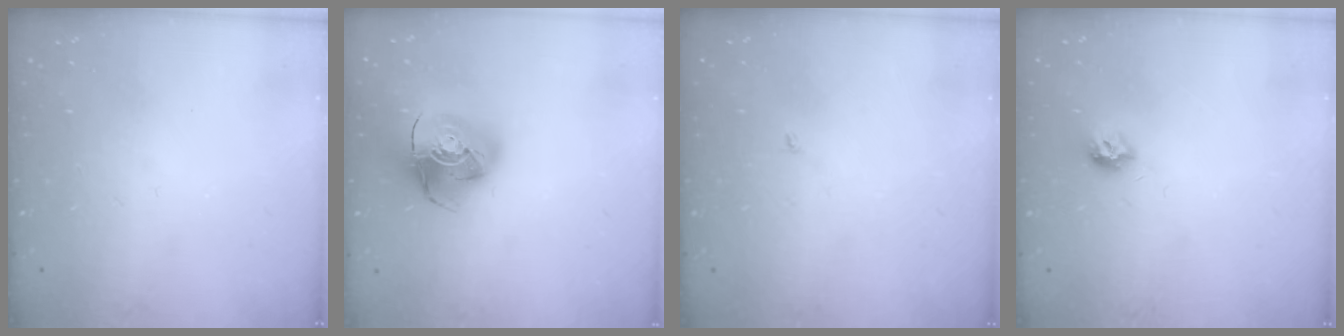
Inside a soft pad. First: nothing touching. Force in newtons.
{"total": 12.2, "press": 12.1, "slide": 1.6}
{"total": 1.9, "press": 1.9, "slide": 0.2}
{"total": 7.5, "press": 7.4, "slide": 0.6}